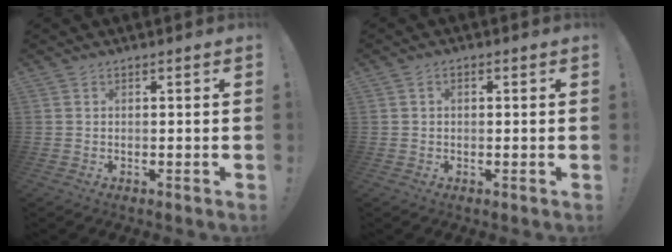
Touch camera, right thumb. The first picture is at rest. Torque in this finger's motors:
{"motor_torque": [-0.04, 0.01, -0.06, 0.08, 0.08]}